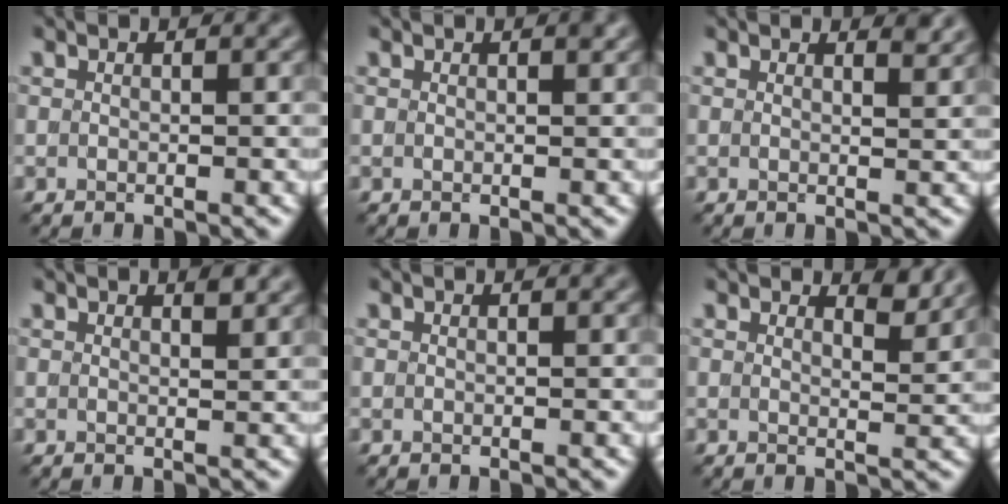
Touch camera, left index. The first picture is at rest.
{"total": 0.6, "force": [0.4, 0.1, 0.5], "torque": [-0.005, 0.000, 0.006]}
{"total": 1.4, "force": [1.3, 0.2, 0.5], "torque": [-0.004, -0.003, 0.015]}
{"total": 1.1, "force": [0.9, 0.2, 0.6], "torque": [-0.007, -0.001, 0.014]}
{"total": 0.0}
{"total": 1.9, "force": [1.7, 0.4, 0.9], "torque": [-0.013, -0.008, 0.022]}